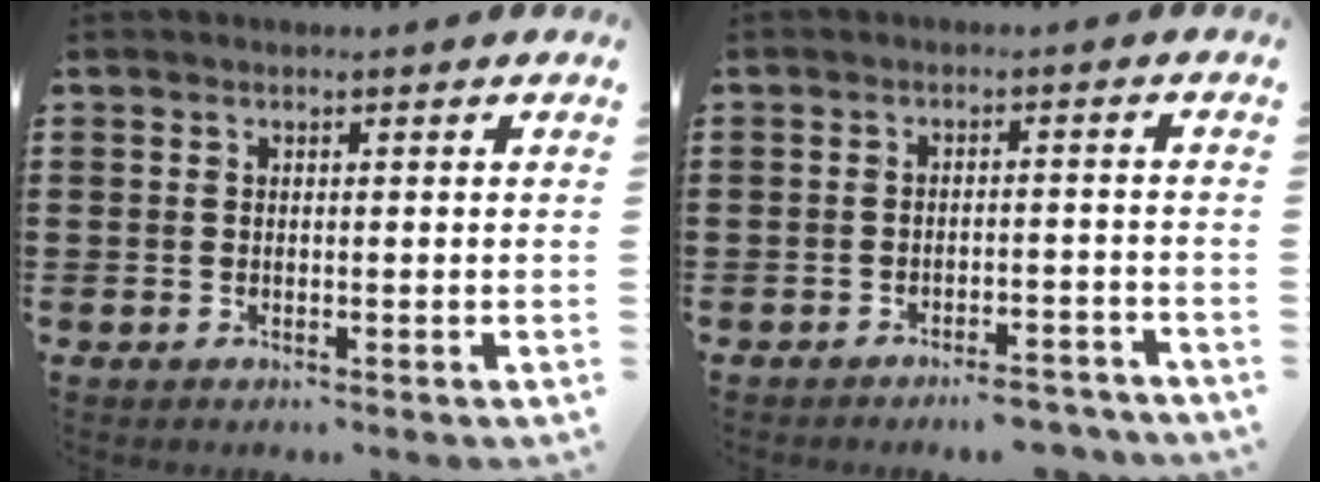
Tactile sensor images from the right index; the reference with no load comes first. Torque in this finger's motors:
{"motor_torque": [0.08, -0.08, 0.28, 0.05]}